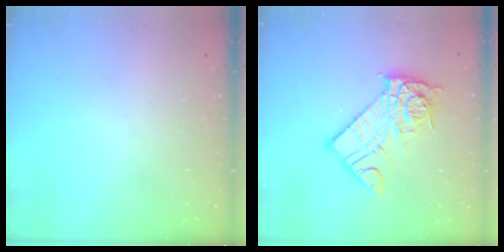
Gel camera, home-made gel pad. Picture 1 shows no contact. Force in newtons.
{"total": 11.5, "press": 11.4, "slide": 1.0}